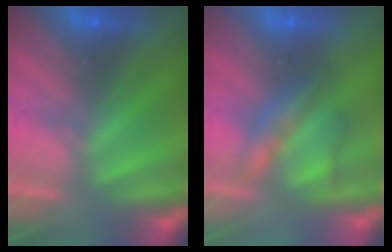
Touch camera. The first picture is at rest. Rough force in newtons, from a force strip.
{"total": 2.2}